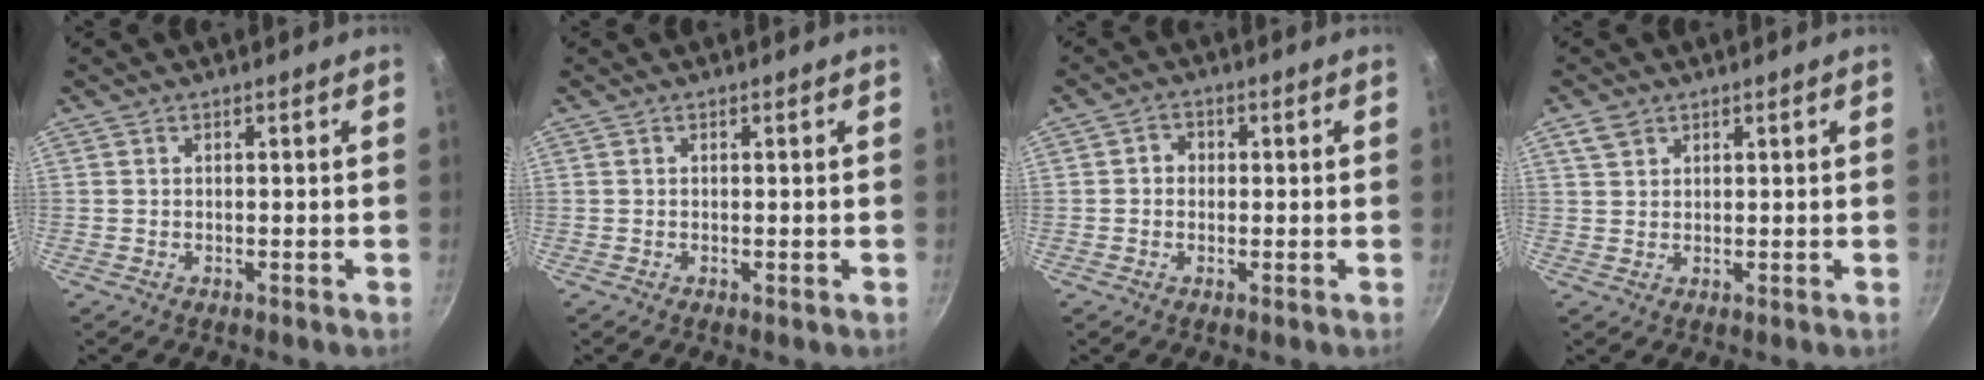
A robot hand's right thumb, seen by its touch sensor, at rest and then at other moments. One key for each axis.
{"total": 0.0}
{"total": 2.8, "fx": 0.1, "fy": 2.4, "fz": 1.3, "tx": -0.010, "ty": 0.006, "tz": -0.005}
{"total": 2.9, "fx": 1.7, "fy": 2.0, "fz": 1.3, "tx": -0.016, "ty": 0.000, "tz": 0.035}